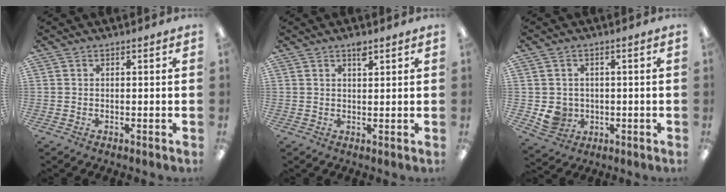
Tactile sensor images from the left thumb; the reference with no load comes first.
{"total": 2.4, "force": [1.7, 1.0, 1.3], "torque": [-0.013, -0.007, 0.027]}
{"total": 5.4, "force": [-0.3, 5.2, 1.5], "torque": [-0.024, 0.008, -0.001]}